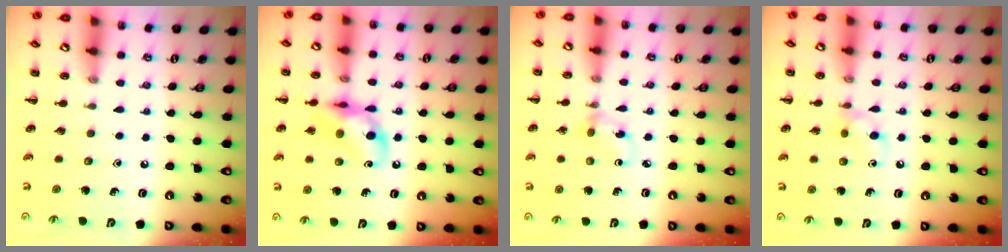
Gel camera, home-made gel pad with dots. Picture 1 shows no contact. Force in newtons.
{"total": 12.5, "press": 12.4, "slide": 1.7}
{"total": 2.8, "press": 2.6, "slide": 1.0}
{"total": 5.5, "press": 5.4, "slide": 1.0}